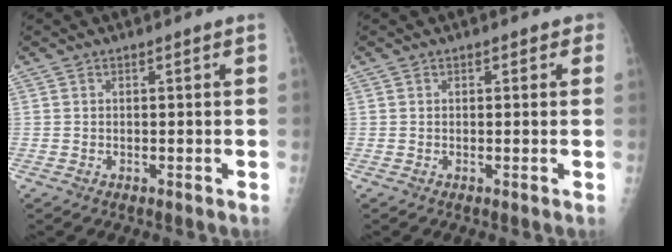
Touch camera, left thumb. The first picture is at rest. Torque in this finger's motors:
{"motor_torque": [-0.10, 0.16, -0.12, -0.10, 0.02]}